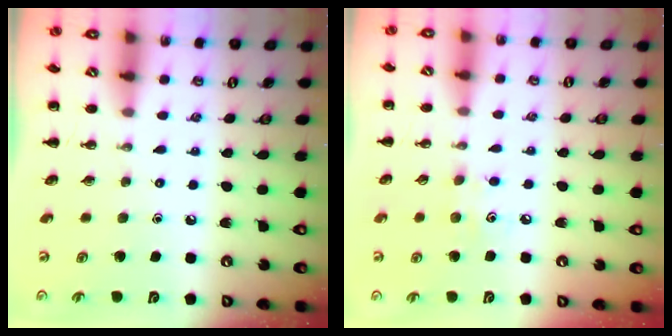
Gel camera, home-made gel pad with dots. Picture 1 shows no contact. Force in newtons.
{"total": 5.3, "press": 5.2, "slide": 1.1}